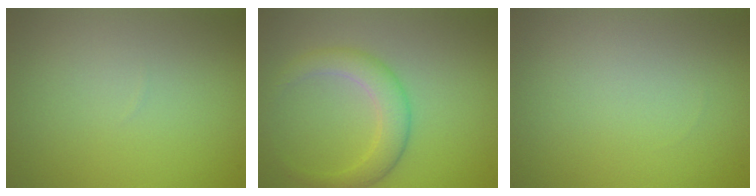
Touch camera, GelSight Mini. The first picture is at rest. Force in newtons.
{"total": 3.3, "press": 3.3, "slide": 0.1}
{"total": 0.0}